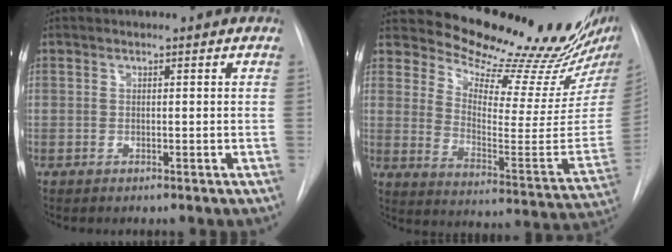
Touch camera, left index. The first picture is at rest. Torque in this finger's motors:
{"motor_torque": [1.07, -1.07, 0.09, -0.01]}